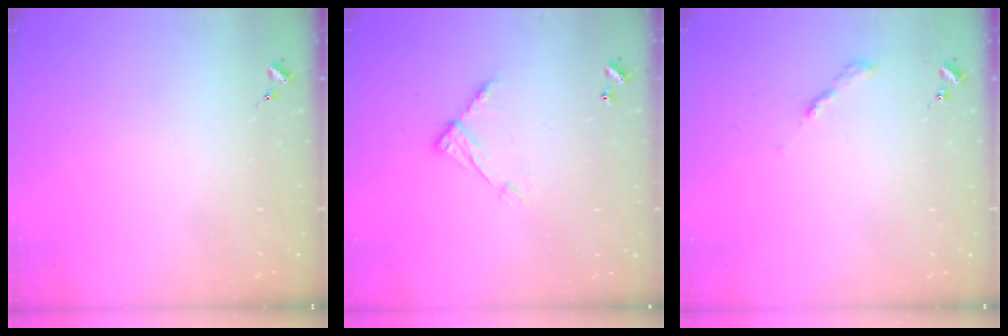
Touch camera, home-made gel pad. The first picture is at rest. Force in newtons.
{"total": 9.6, "press": 9.6, "slide": 0.3}
{"total": 2.6, "press": 2.6, "slide": 0.3}